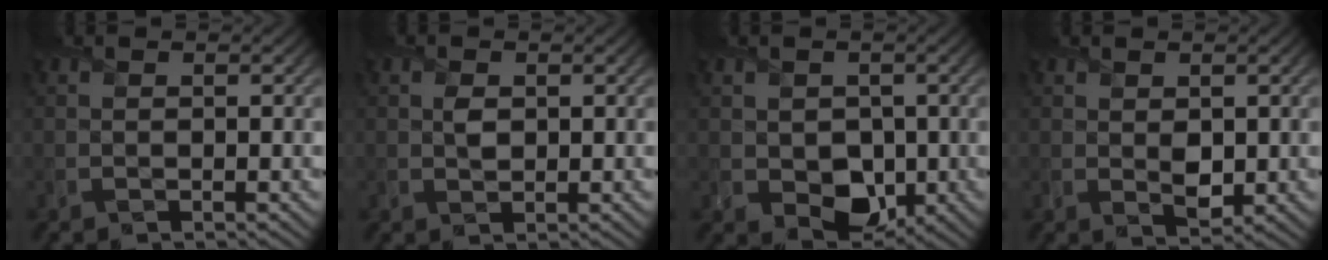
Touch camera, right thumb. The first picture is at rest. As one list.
[{"total": 1.4, "force": [0.4, 1.0, 0.9], "torque": [-0.020, 0.001, 0.007]}, {"total": 5.3, "force": [-0.3, 4.3, 3.0], "torque": [-0.068, -0.019, -0.002]}, {"total": 2.2, "force": [0.4, 1.5, 1.5], "torque": [-0.032, -0.009, 0.013]}]